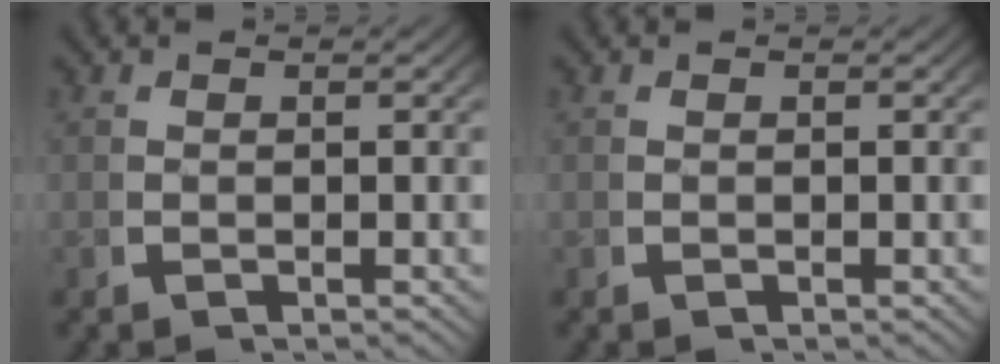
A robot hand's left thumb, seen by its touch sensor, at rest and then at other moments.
{"total": 0.0}